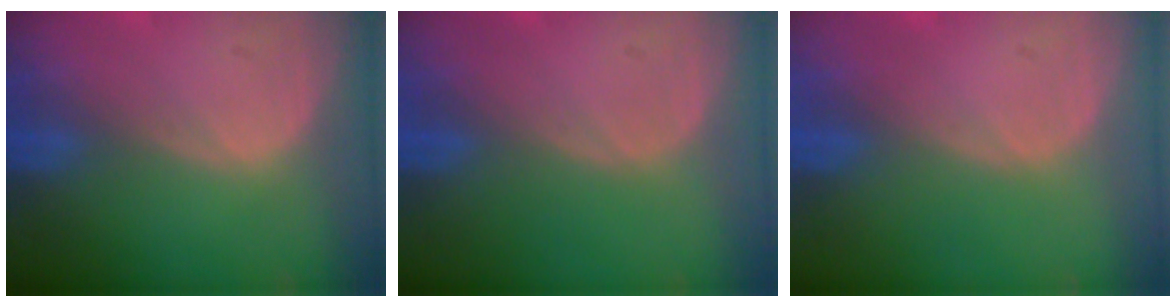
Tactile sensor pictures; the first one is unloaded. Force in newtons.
{"total": 0.0}
{"total": 0.0}